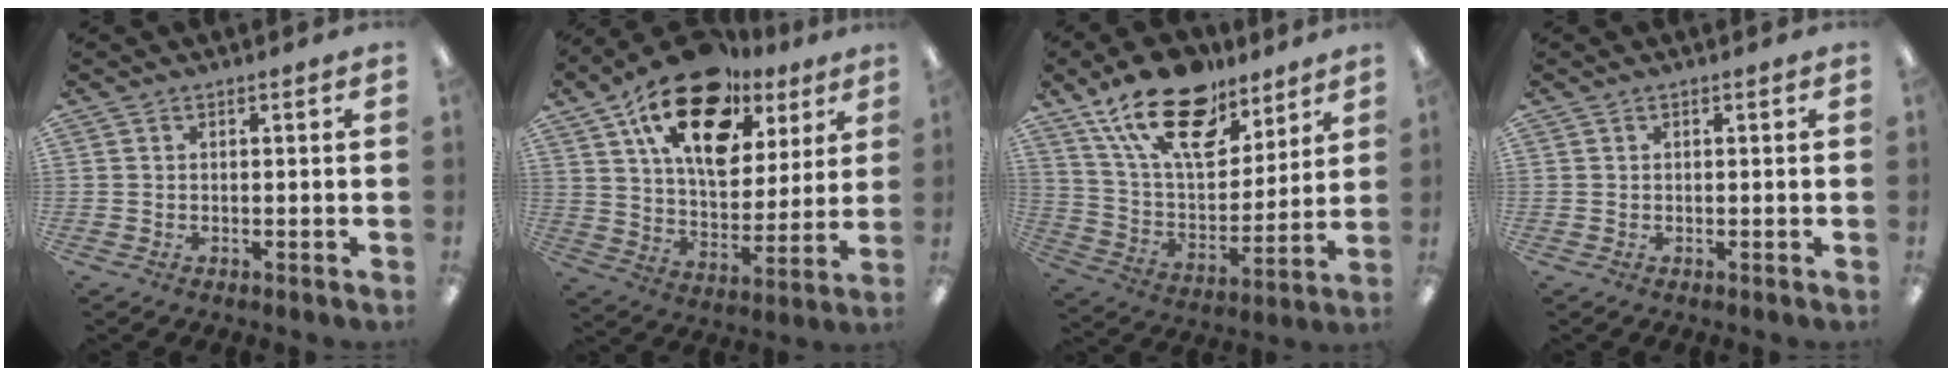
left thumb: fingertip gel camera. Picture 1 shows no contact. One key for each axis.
{"total": 20.4, "fx": 11.6, "fy": 11.3, "fz": 12.4, "tx": -0.203, "ty": -0.054, "tz": 0.205}
{"total": 21.9, "fx": 14.9, "fy": 10.5, "fz": 12.1, "tx": -0.219, "ty": -0.078, "tz": 0.266}
{"total": 0.0}